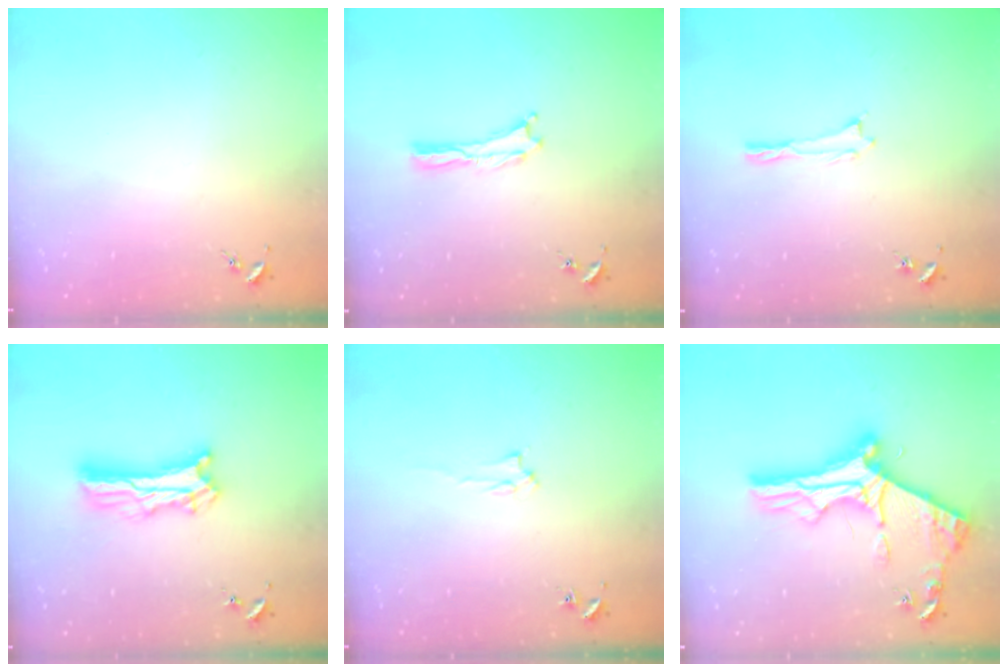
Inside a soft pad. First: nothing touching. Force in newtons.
{"total": 0.0}
{"total": 0.0}
{"total": 9.3, "press": 9.3, "slide": 0.7}
{"total": 1.6, "press": 1.6, "slide": 0.2}
{"total": 11.2, "press": 11.1, "slide": 1.2}